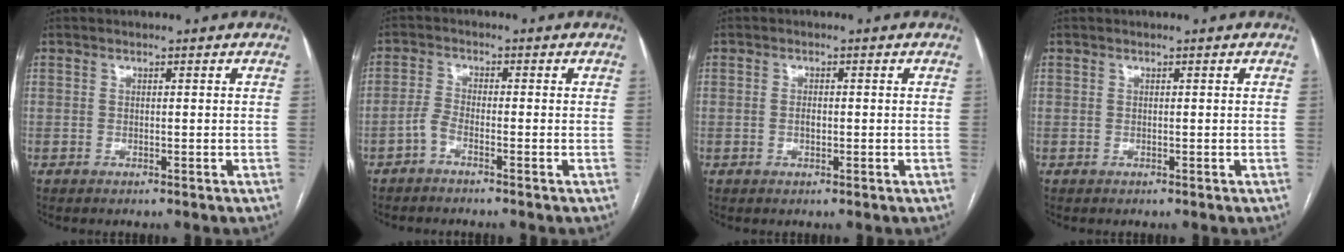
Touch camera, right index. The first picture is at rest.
{"total": 2.2, "force": [-1.6, 0.2, 1.4], "torque": [-0.034, 0.003, -0.038]}
{"total": 1.4, "force": [-0.2, 0.7, 1.2], "torque": [-0.022, 0.002, -0.003]}
{"total": 0.0}